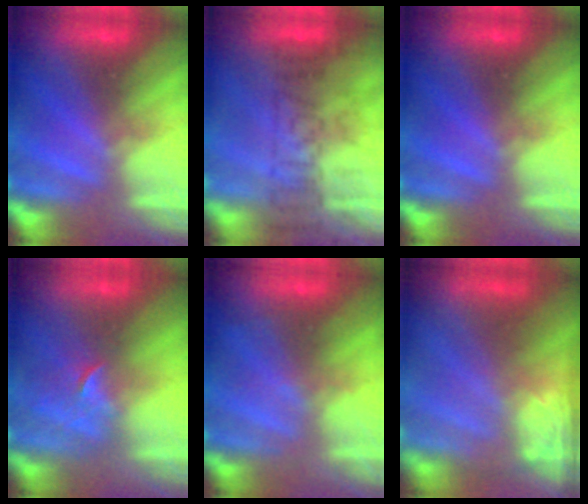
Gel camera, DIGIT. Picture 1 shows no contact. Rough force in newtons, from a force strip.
{"total": 13.2}
{"total": 0.0}
{"total": 2.5}
{"total": 2.0}
{"total": 7.7}